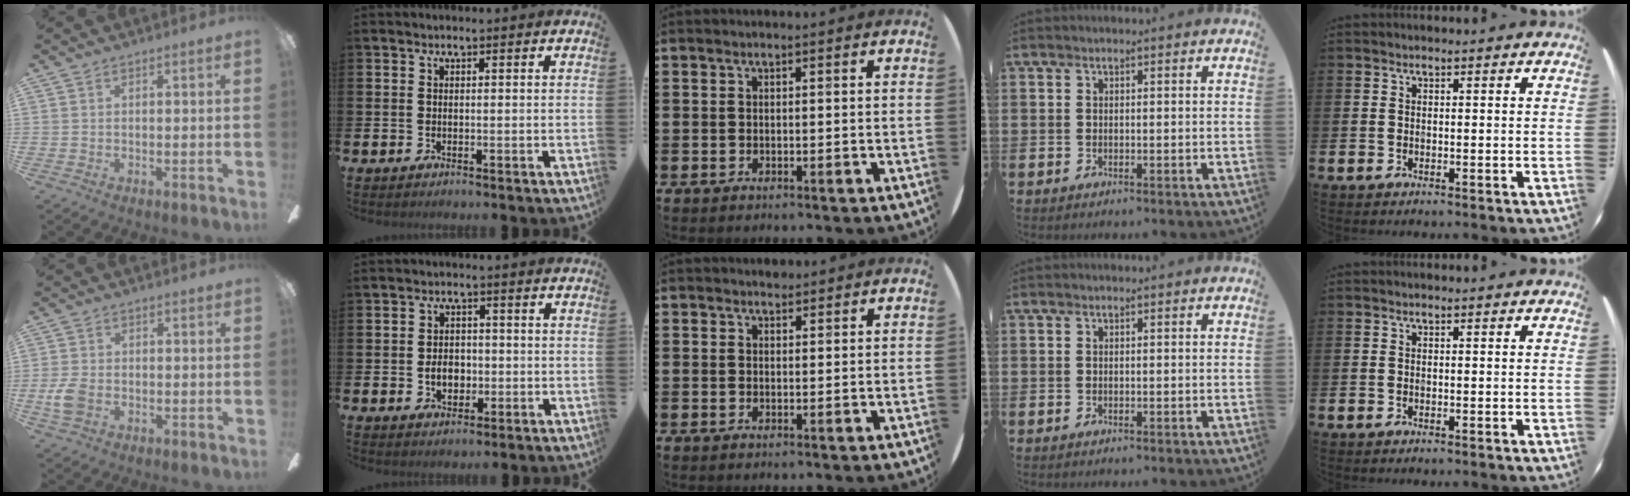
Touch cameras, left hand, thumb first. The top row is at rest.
{"thumb": {"total": 5.6, "force": [-1.6, 3.7, 3.8], "torque": [-0.085, 0.007, -0.032]}, "index": {"total": 3.6, "force": [-0.7, 2.7, 2.3], "torque": [-0.032, -0.001, -0.020]}, "middle": {"total": 1.0, "force": [1.0, 0.2, 0.0], "torque": [0.008, -0.002, 0.018]}}